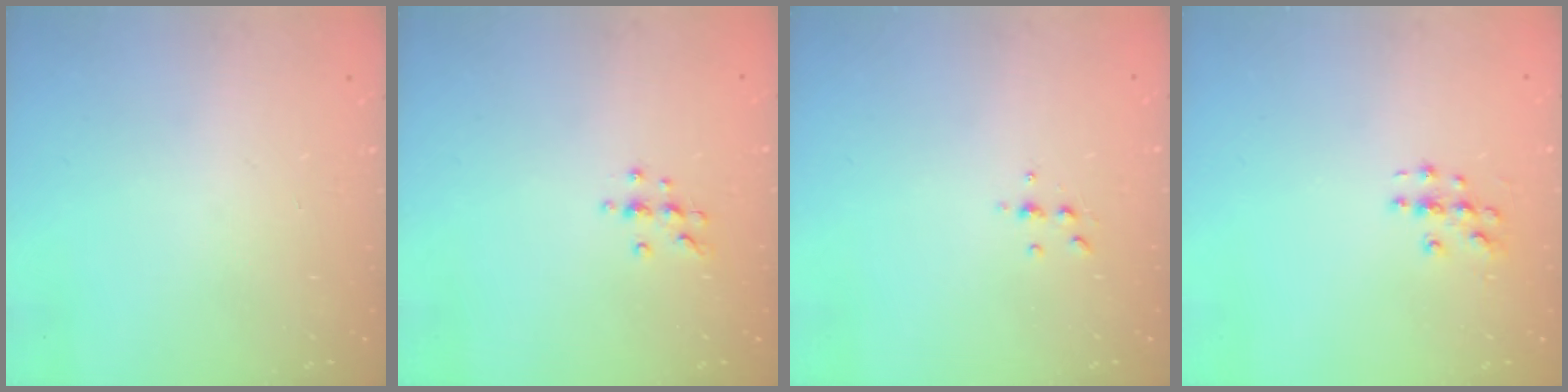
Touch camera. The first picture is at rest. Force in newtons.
{"total": 6.3, "press": 6.2, "slide": 0.7}
{"total": 3.9, "press": 3.9, "slide": 0.6}
{"total": 3.5, "press": 3.4, "slide": 0.2}